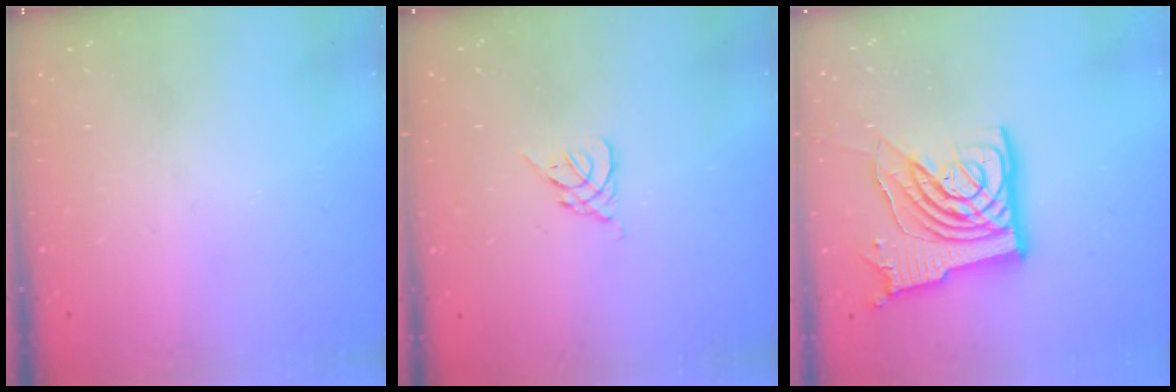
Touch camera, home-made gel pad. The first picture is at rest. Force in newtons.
{"total": 2.6, "press": 2.5, "slide": 0.7}
{"total": 19.2, "press": 19.1, "slide": 2.3}